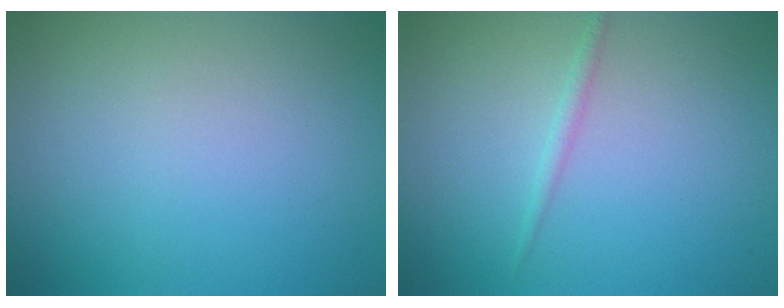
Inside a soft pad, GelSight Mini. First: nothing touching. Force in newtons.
{"total": 0.9, "press": 0.9, "slide": 0.1}